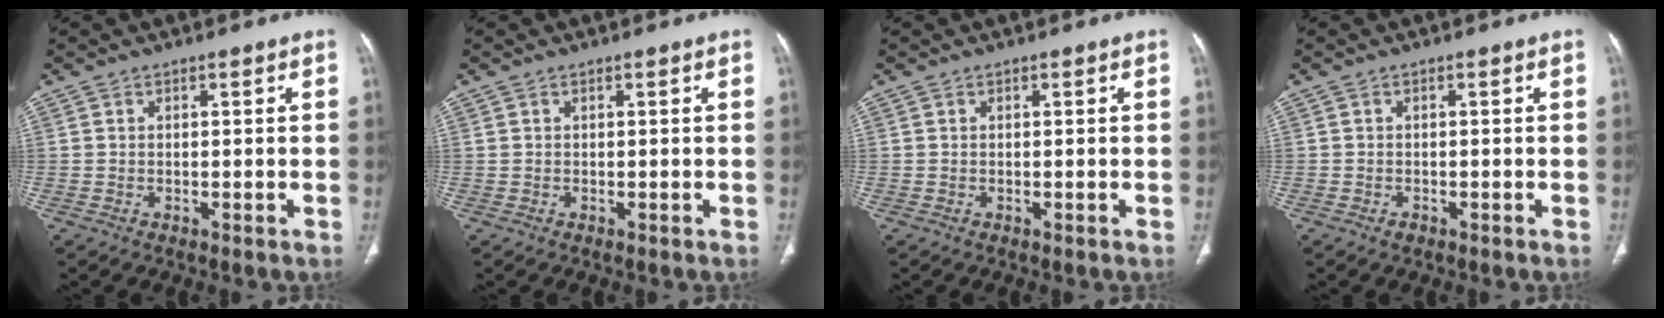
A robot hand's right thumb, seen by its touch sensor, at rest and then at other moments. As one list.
[{"total": 0.0}, {"total": 0.0}, {"total": 0.8, "force": [-0.5, 0.5, 0.2], "torque": [0.000, 0.001, -0.008]}]